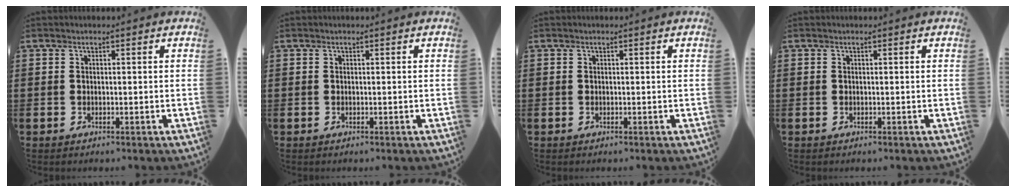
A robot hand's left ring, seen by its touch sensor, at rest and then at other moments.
{"total": 0.0}
{"total": 0.0}
{"total": 0.0}